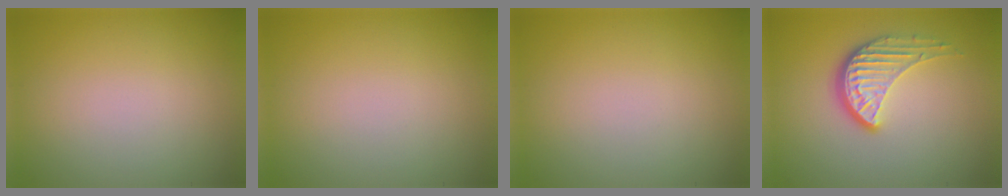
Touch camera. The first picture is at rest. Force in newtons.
{"total": 0.0}
{"total": 0.0}
{"total": 3.9, "press": 3.0, "slide": 2.5}